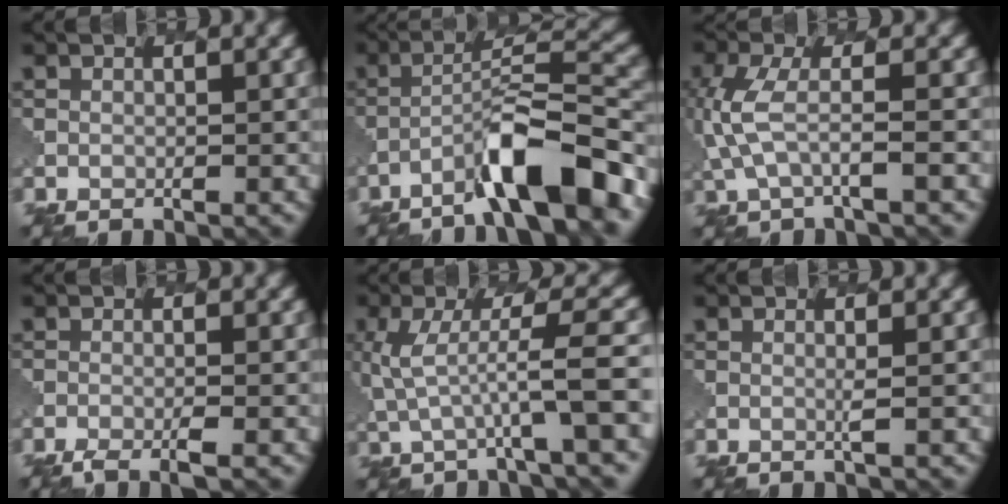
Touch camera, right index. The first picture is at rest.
{"total": 8.7, "force": [-5.3, 1.6, 6.6], "torque": [-0.111, 0.017, -0.086]}
{"total": 3.5, "force": [-0.2, 1.0, 3.3], "torque": [-0.086, 0.001, -0.005]}
{"total": 2.0, "force": [-1.2, 0.4, 1.5], "torque": [-0.024, -0.005, -0.032]}
{"total": 6.6, "force": [0.4, 1.1, 6.5], "torque": [-0.118, 0.015, 0.005]}
{"total": 0.7, "force": [0.4, 0.1, 0.6], "torque": [-0.014, -0.001, 0.004]}